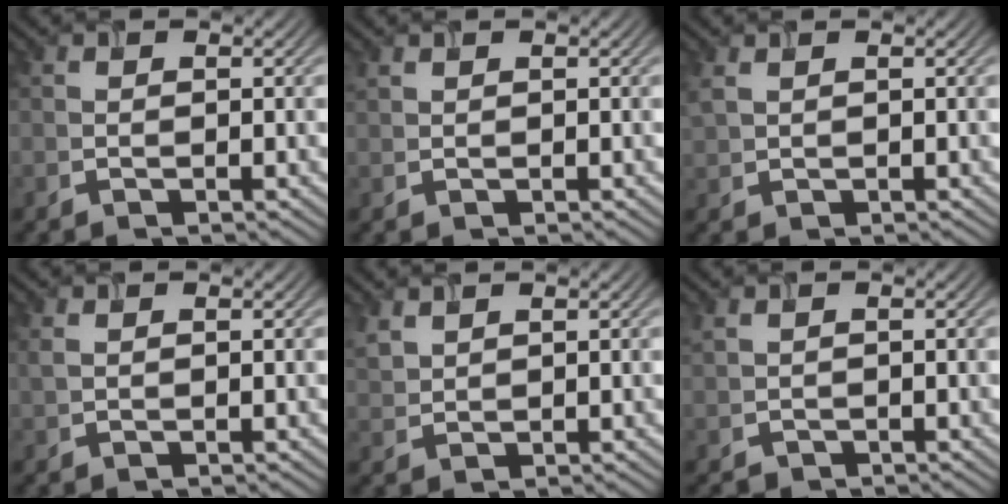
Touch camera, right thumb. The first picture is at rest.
{"total": 0.9, "force": [0.7, 0.3, 0.4], "torque": [-0.016, 0.002, 0.020]}
{"total": 1.7, "force": [1.1, 0.8, 1.1], "torque": [-0.036, 0.004, 0.027]}
{"total": 0.9, "force": [0.5, 0.4, 0.7], "torque": [-0.024, 0.002, 0.012]}
{"total": 2.4, "force": [1.9, 1.0, 1.2], "torque": [-0.037, 0.003, 0.047]}
{"total": 0.9, "force": [0.1, 0.8, 0.4], "torque": [-0.017, -0.001, 0.004]}